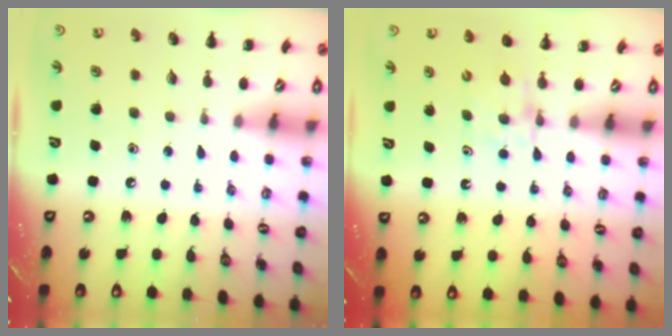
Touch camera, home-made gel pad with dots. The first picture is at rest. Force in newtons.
{"total": 4.1, "press": 3.9, "slide": 1.4}